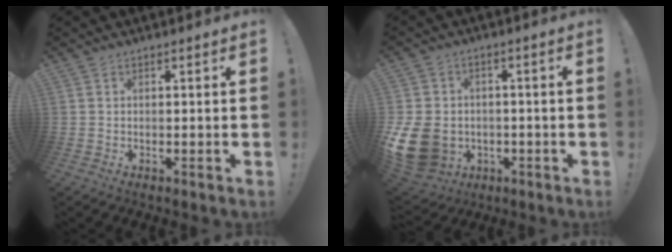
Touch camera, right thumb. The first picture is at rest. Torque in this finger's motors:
{"motor_torque": [1.34, 1.92, 0.79, -0.63, 0.52]}